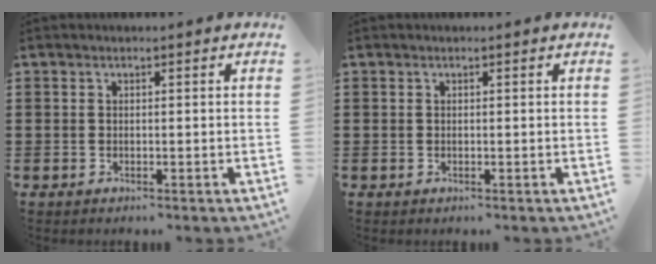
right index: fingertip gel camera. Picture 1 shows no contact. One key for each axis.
{"total": 0.0}